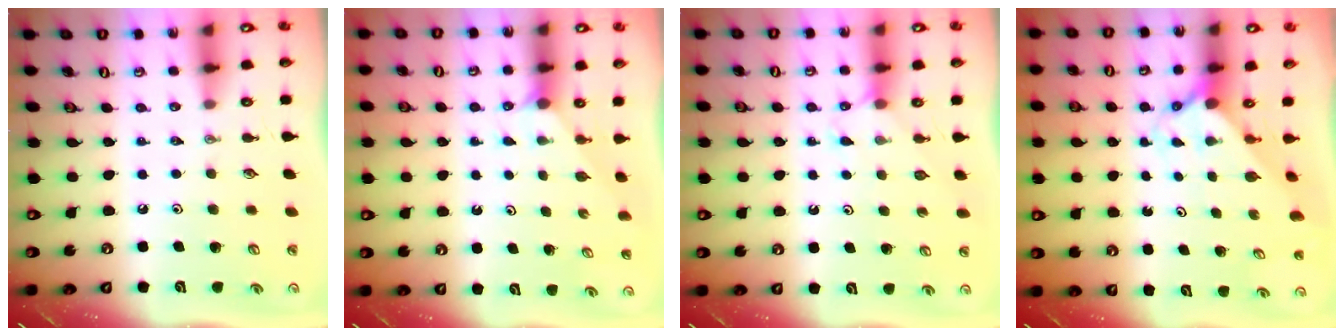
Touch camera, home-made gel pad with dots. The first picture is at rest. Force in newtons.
{"total": 1.4, "press": 1.4, "slide": 0.1}
{"total": 4.1, "press": 4.0, "slide": 0.5}
{"total": 1.7, "press": 1.7, "slide": 0.1}